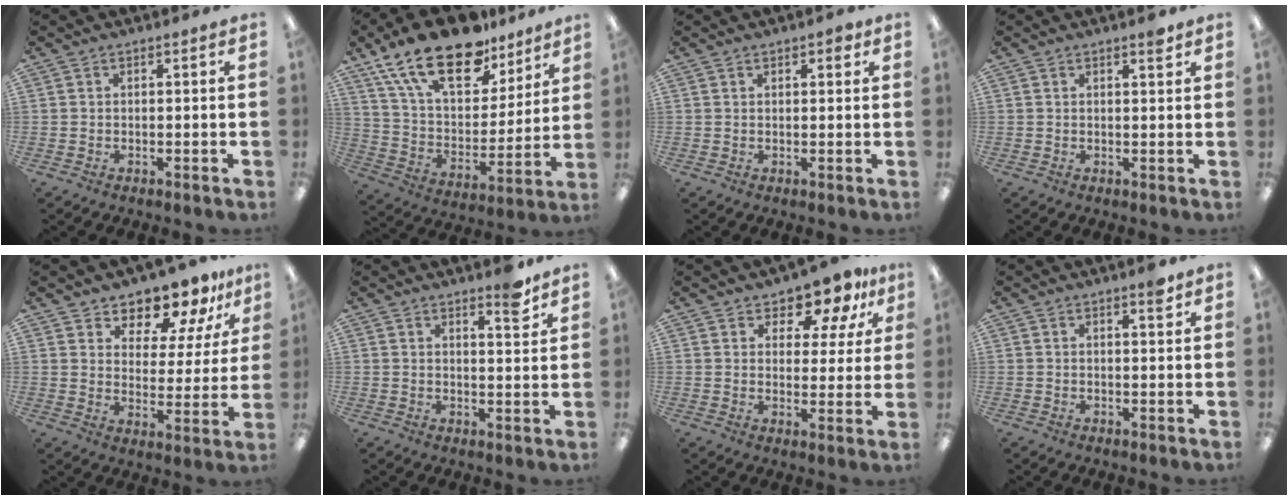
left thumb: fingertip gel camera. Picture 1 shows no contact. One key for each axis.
{"total": 22.1, "fx": 15.3, "fy": 10.1, "fz": 12.4, "tx": -0.223, "ty": -0.085, "tz": 0.273}
{"total": 1.9, "fx": 1.3, "fy": 0.9, "fz": 1.1, "tx": -0.007, "ty": -0.004, "tz": 0.019}
{"total": 1.2, "fx": 0.8, "fy": 0.2, "fz": 0.8, "tx": -0.010, "ty": -0.003, "tz": 0.012}
{"total": 11.1, "fx": 10.1, "fy": 3.8, "fz": 2.4, "tx": -0.047, "ty": -0.086, "tz": 0.186}
{"total": 5.4, "fx": 4.3, "fy": 1.1, "fz": 3.1, "tx": -0.033, "ty": -0.031, "tz": 0.067}
{"total": 8.9, "fx": 7.5, "fy": 3.8, "fz": 2.9, "tx": -0.044, "ty": -0.053, "tz": 0.134}
{"total": 2.8, "fx": 2.1, "fy": 0.6, "fz": 1.8, "tx": -0.015, "ty": -0.008, "tz": 0.030}